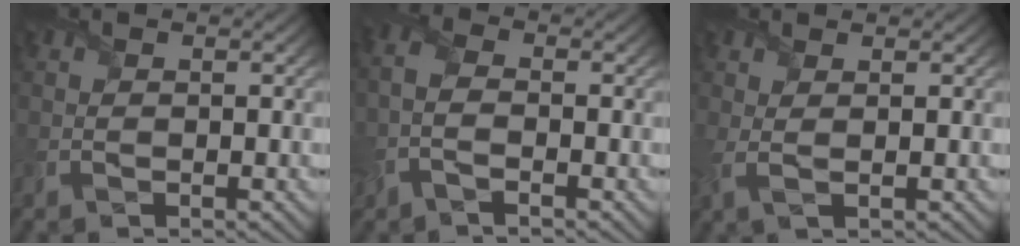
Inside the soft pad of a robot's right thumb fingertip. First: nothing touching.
{"total": 4.2, "force": [-1.5, 2.2, 3.3], "torque": [-0.091, 0.001, -0.042]}
{"total": 2.0, "force": [0.9, 0.5, 1.7], "torque": [-0.047, 0.000, 0.016]}